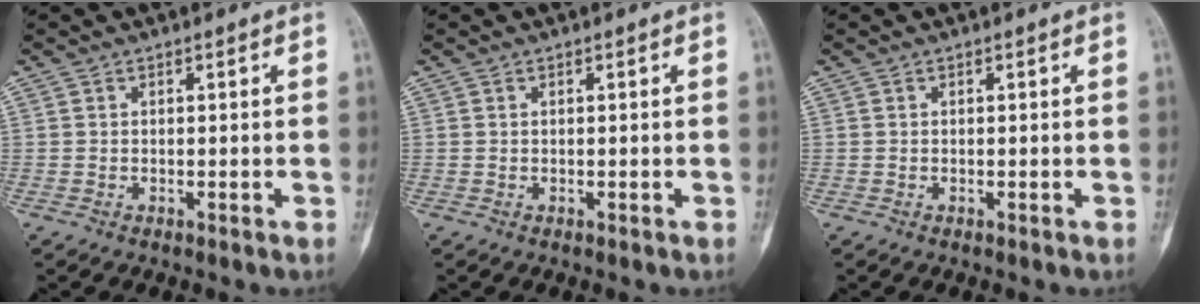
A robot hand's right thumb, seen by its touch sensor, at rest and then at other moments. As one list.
[{"total": 0.0}, {"total": 0.0}]